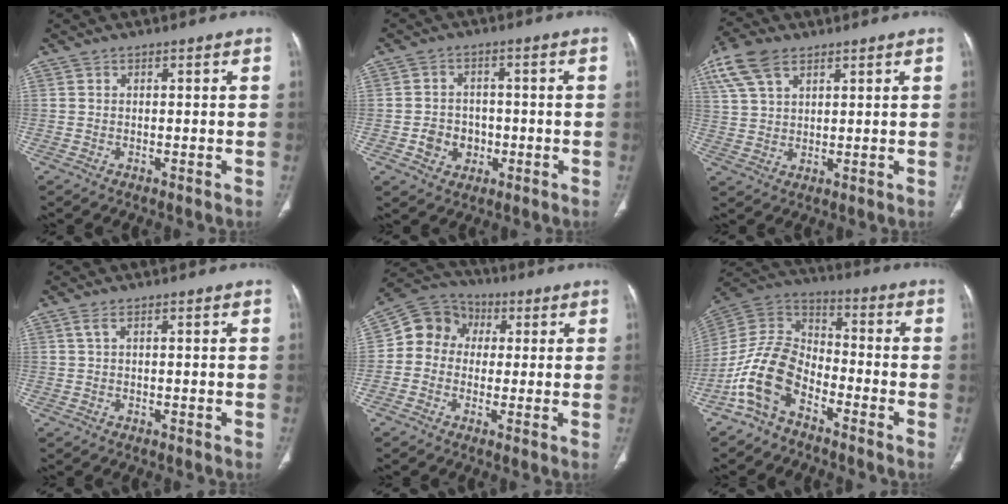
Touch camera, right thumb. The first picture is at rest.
{"total": 6.0, "force": [-1.6, 5.2, 2.5], "torque": [-0.017, 0.016, -0.022]}
{"total": 9.3, "force": [5.3, 5.1, 5.7], "torque": [-0.115, 0.003, 0.107]}
{"total": 0.8, "force": [0.2, 0.1, 0.8], "torque": [-0.019, 0.006, 0.003]}
{"total": 9.2, "force": [0.8, 8.2, 4.1], "torque": [-0.045, 0.027, -0.002]}
{"total": 12.6, "force": [-7.1, 7.2, 7.5], "torque": [-0.141, 0.066, -0.152]}